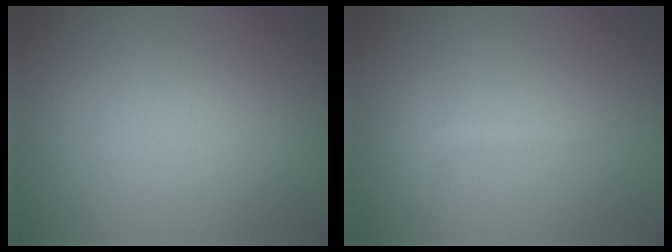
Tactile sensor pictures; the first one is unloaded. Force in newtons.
{"total": 0.8, "press": 0.8, "slide": 0.1}